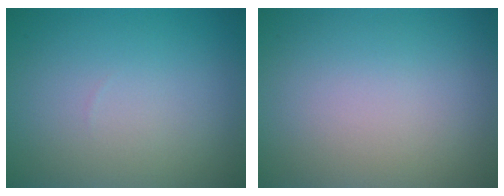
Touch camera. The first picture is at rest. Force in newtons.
{"total": 0.0}